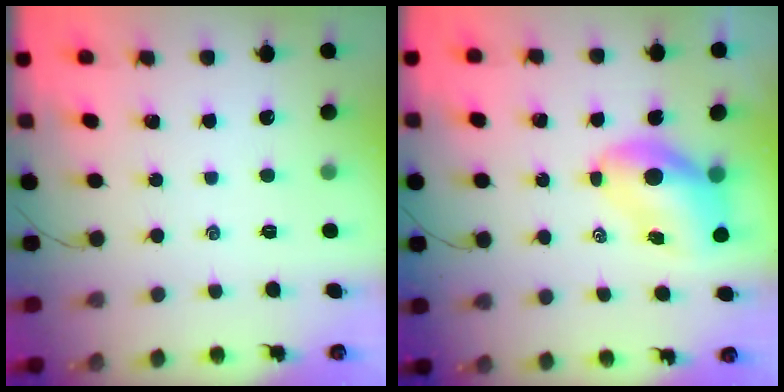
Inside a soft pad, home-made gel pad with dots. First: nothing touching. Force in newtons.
{"total": 7.9, "press": 7.6, "slide": 2.4}